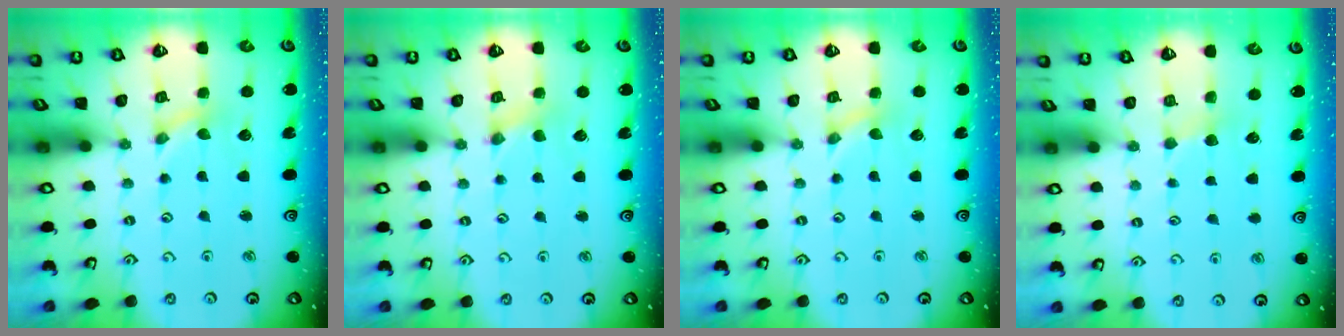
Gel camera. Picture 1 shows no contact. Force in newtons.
{"total": 2.1, "press": 2.0, "slide": 0.4}
{"total": 0.0}
{"total": 2.2, "press": 2.2, "slide": 0.3}